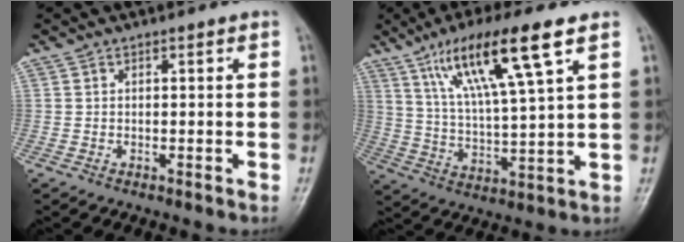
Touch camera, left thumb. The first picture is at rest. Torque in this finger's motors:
{"motor_torque": [1.47, 1.47, 1.52, -1.25, 0.37]}